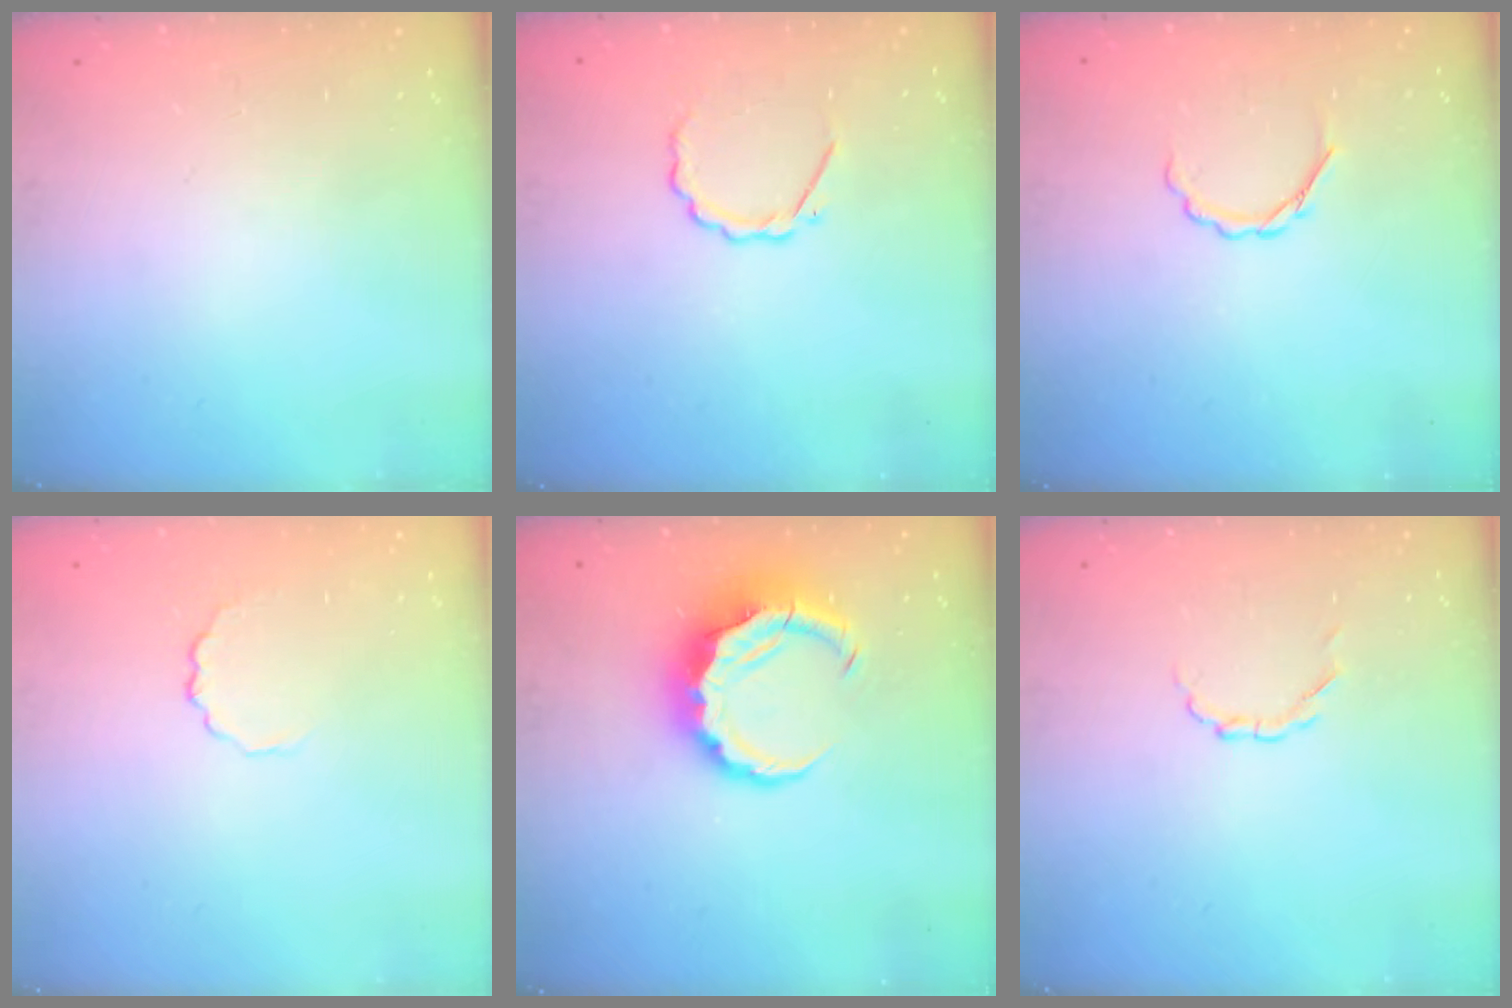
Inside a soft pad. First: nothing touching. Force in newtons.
{"total": 3.9, "press": 3.7, "slide": 1.3}
{"total": 3.0, "press": 2.8, "slide": 0.9}
{"total": 2.8, "press": 2.6, "slide": 1.1}
{"total": 8.8, "press": 8.6, "slide": 1.6}
{"total": 2.1, "press": 2.0, "slide": 0.6}